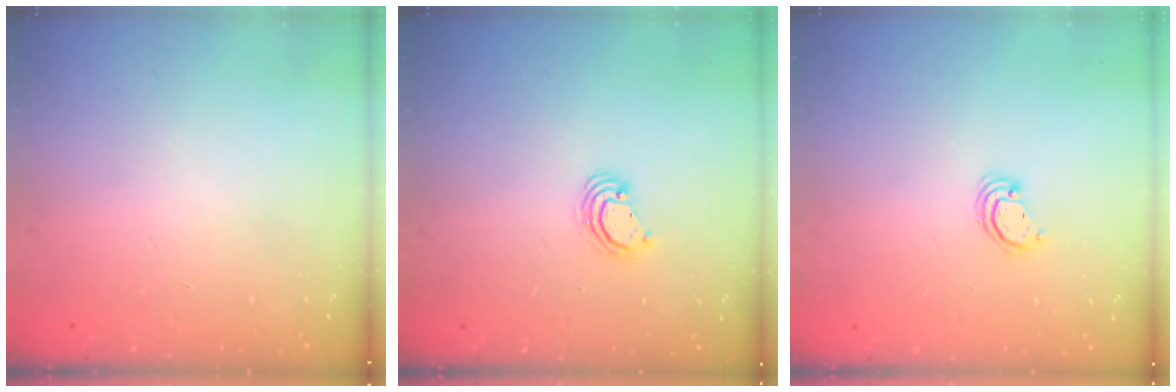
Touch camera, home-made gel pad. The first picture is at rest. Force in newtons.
{"total": 3.6, "press": 3.6, "slide": 0.4}
{"total": 2.8, "press": 2.8, "slide": 0.2}